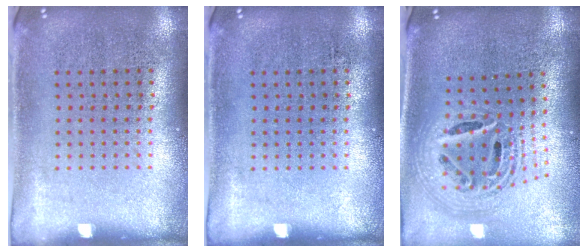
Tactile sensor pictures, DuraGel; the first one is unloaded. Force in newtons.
{"total": 0.0}
{"total": 2.4, "press": 1.8, "slide": 1.6}